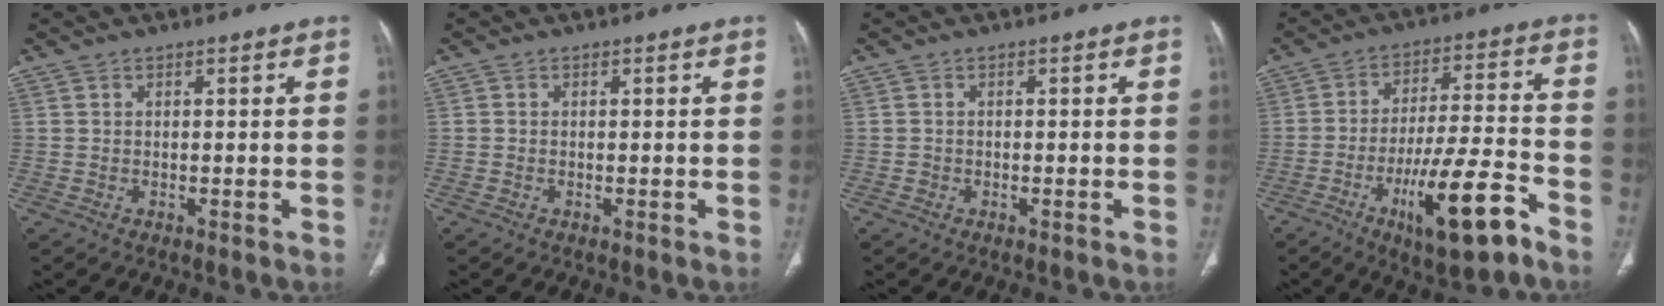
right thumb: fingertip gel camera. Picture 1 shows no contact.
{"total": 0.0}
{"total": 0.6, "force": [-0.3, 0.4, 0.2], "torque": [-0.003, 0.002, -0.007]}
{"total": 16.3, "force": [-8.7, 3.9, 13.3], "torque": [-0.223, 0.045, -0.134]}